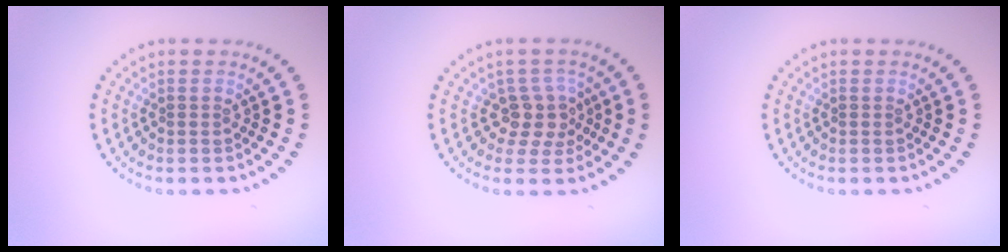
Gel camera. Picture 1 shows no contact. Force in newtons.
{"total": 3.0, "press": 2.3, "slide": 1.8}
{"total": 0.0}